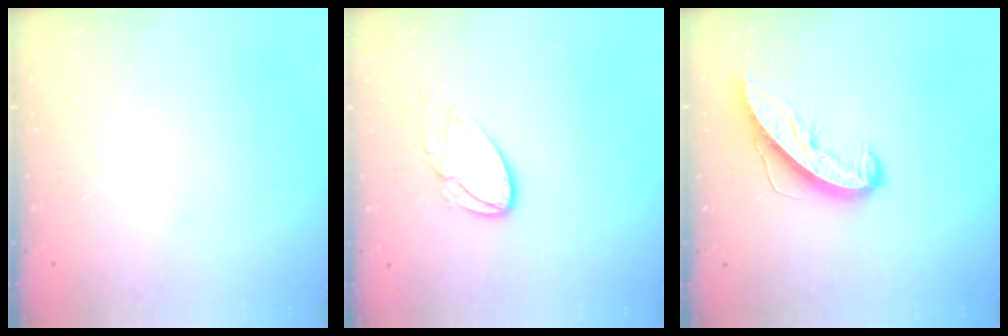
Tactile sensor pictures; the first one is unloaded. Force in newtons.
{"total": 8.8, "press": 8.8, "slide": 0.6}
{"total": 9.3, "press": 9.3, "slide": 0.9}